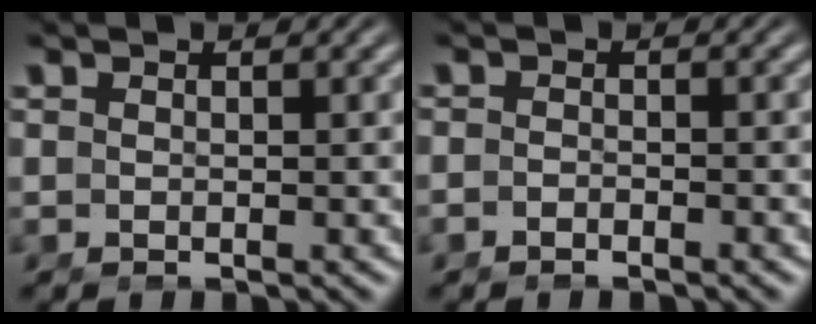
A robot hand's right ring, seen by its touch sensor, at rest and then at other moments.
{"total": 1.3, "force": [-1.3, 0.2, 0.1], "torque": [-0.005, -0.003, -0.024]}